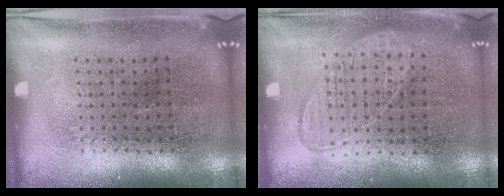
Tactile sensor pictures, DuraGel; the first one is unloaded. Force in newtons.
{"total": 0.9, "press": 0.8, "slide": 0.4}